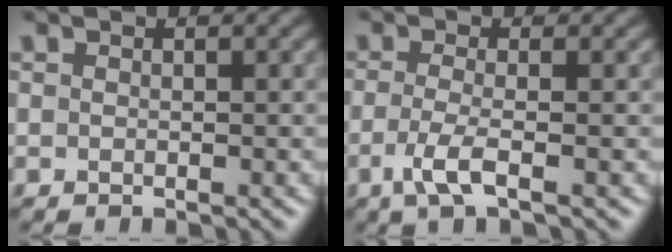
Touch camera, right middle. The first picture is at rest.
{"total": 2.7, "force": [-1.2, 0.6, 2.4], "torque": [-0.056, -0.002, -0.030]}